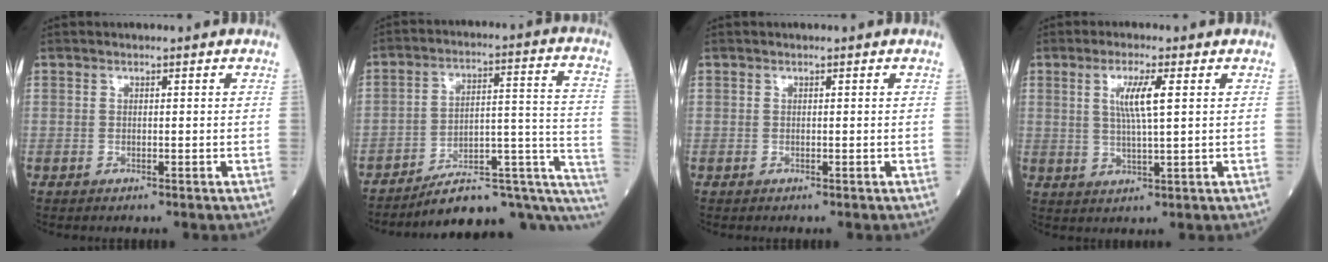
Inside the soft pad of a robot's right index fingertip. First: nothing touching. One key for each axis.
{"total": 17.7, "fx": -13.7, "fy": 4.4, "fz": 10.3, "tx": -0.074, "ty": 0.072, "tz": -0.184}
{"total": 0.0}
{"total": 5.2, "fx": 1.4, "fy": -0.1, "fz": 5.0, "tx": -0.102, "ty": -0.001, "tz": 0.029}